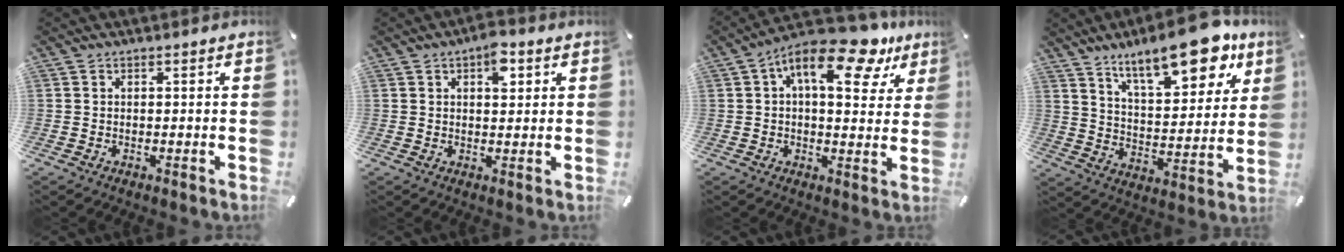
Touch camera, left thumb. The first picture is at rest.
{"total": 5.6, "force": [2.3, 3.1, 4.1], "torque": [-0.046, -0.005, 0.031]}
{"total": 14.9, "force": [7.6, 6.2, 11.2], "torque": [-0.165, -0.038, 0.123]}
{"total": 19.0, "force": [13.4, 7.3, 11.3], "torque": [-0.169, -0.078, 0.220]}